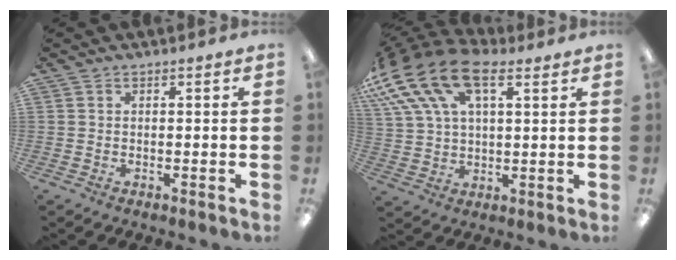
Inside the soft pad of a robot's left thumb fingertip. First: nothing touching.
{"total": 18.9, "force": [10.0, 9.4, 13.0], "torque": [-0.279, -0.038, 0.180]}